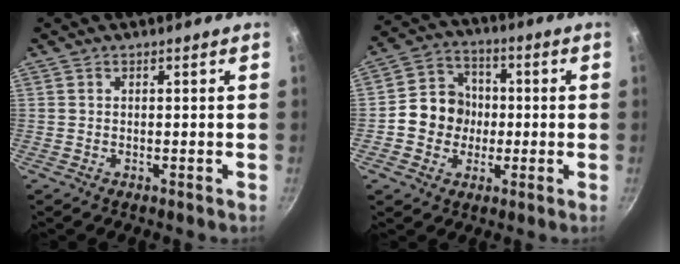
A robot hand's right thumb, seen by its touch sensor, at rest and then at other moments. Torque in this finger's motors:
{"motor_torque": [1.03, 1.28, 0.55, -1.00, 0.02]}